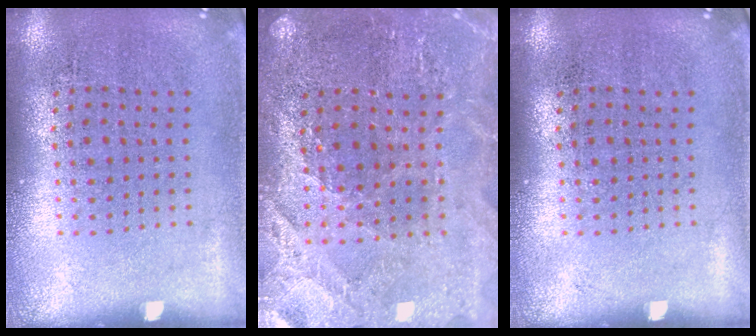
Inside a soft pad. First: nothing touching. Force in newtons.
{"total": 2.6, "press": 2.6, "slide": 0.4}
{"total": 0.0}